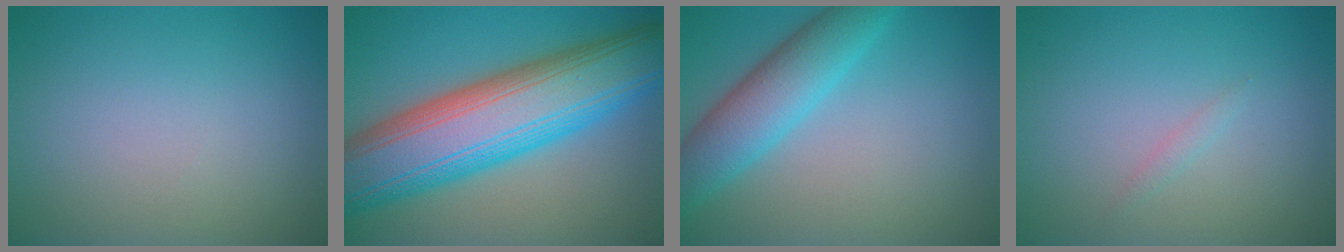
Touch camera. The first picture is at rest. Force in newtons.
{"total": 14.4, "press": 14.3, "slide": 0.4}
{"total": 5.7, "press": 5.7, "slide": 0.3}
{"total": 0.6, "press": 0.6, "slide": 0.1}